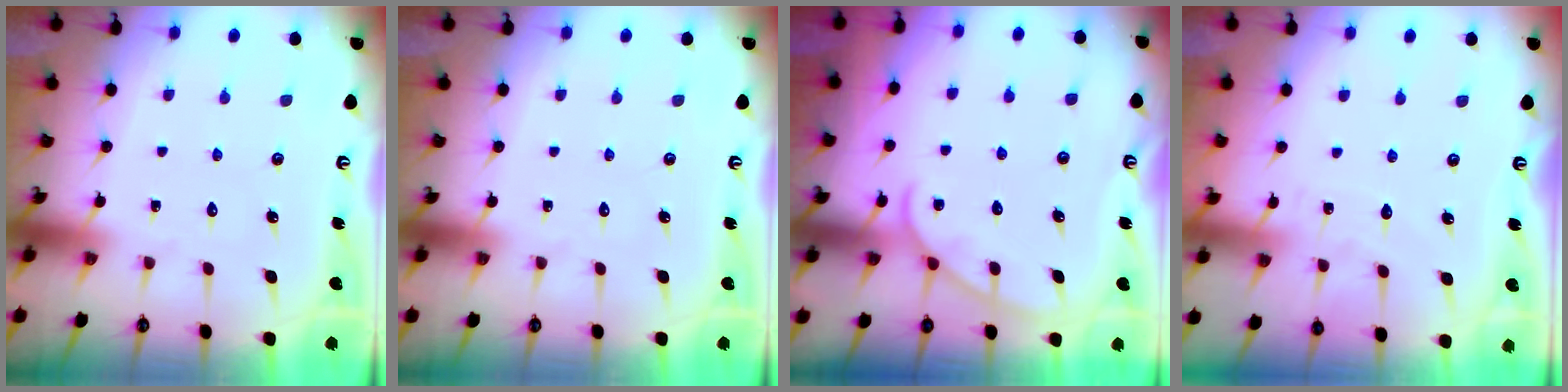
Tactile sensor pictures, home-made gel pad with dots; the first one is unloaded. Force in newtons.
{"total": 0.0}
{"total": 3.8, "press": 3.7, "slide": 0.4}
{"total": 3.0, "press": 3.0, "slide": 0.3}